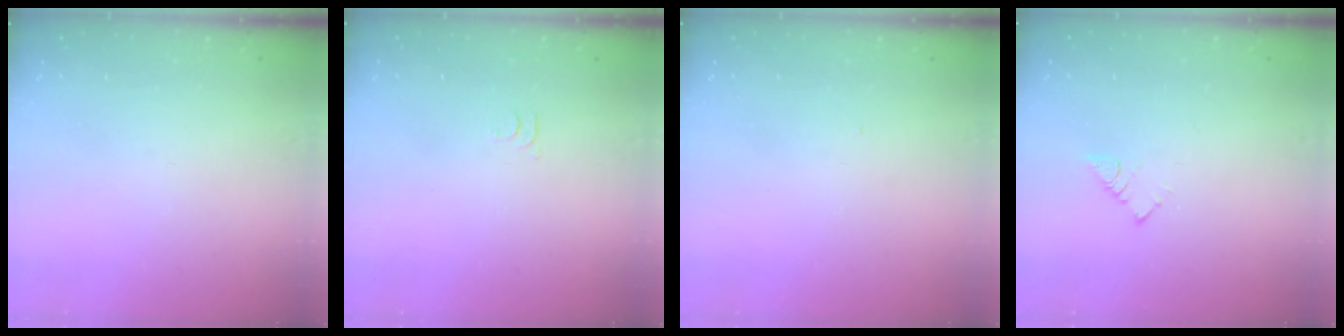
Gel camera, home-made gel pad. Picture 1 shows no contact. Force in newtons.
{"total": 3.4, "press": 3.4, "slide": 0.5}
{"total": 3.1, "press": 3.1, "slide": 0.5}
{"total": 2.9, "press": 2.9, "slide": 0.5}